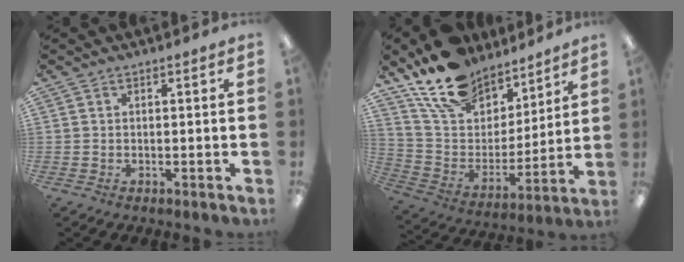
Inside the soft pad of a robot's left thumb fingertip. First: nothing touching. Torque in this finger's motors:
{"motor_torque": [2.57, 1.48, 1.55, -1.22, 0.10]}